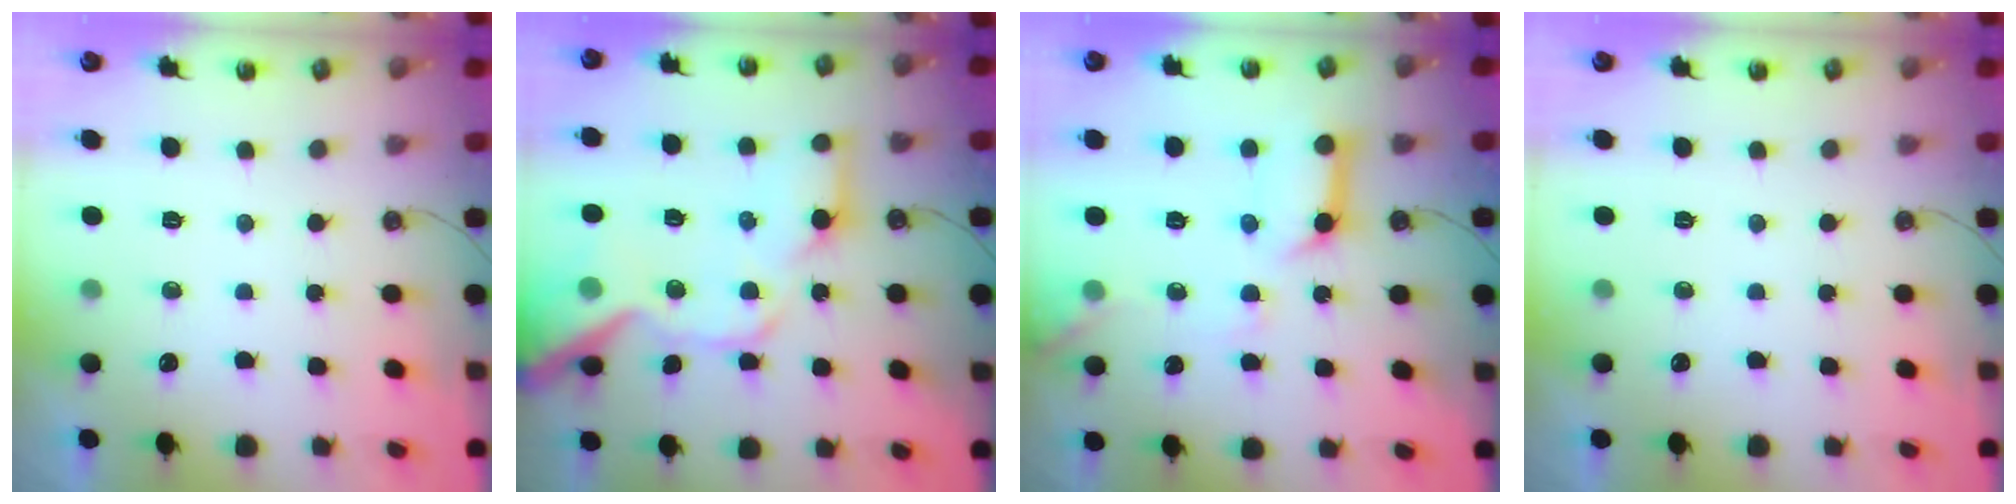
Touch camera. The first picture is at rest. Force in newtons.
{"total": 20.6, "press": 20.4, "slide": 2.7}
{"total": 13.8, "press": 13.7, "slide": 1.5}
{"total": 0.0}